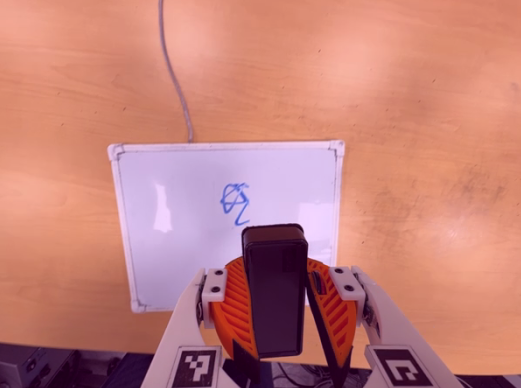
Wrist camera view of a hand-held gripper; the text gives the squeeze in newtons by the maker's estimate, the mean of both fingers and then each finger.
{"total": 8.5, "left": 9.3, "right": 7.6}